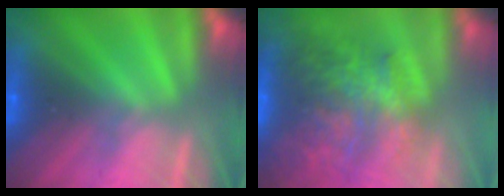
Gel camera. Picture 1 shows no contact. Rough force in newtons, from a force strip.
{"total": 7.8}